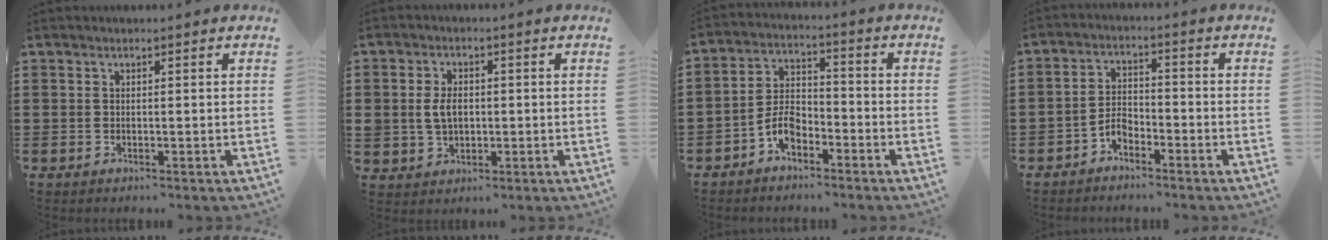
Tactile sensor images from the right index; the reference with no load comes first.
{"total": 3.9, "force": [0.1, 2.9, 2.7], "torque": [-0.064, 0.008, -0.003]}
{"total": 5.7, "force": [-3.2, 3.2, 3.5], "torque": [-0.081, 0.009, -0.065]}
{"total": 3.4, "force": [-2.4, 1.8, 1.6], "torque": [-0.041, 0.006, -0.051]}